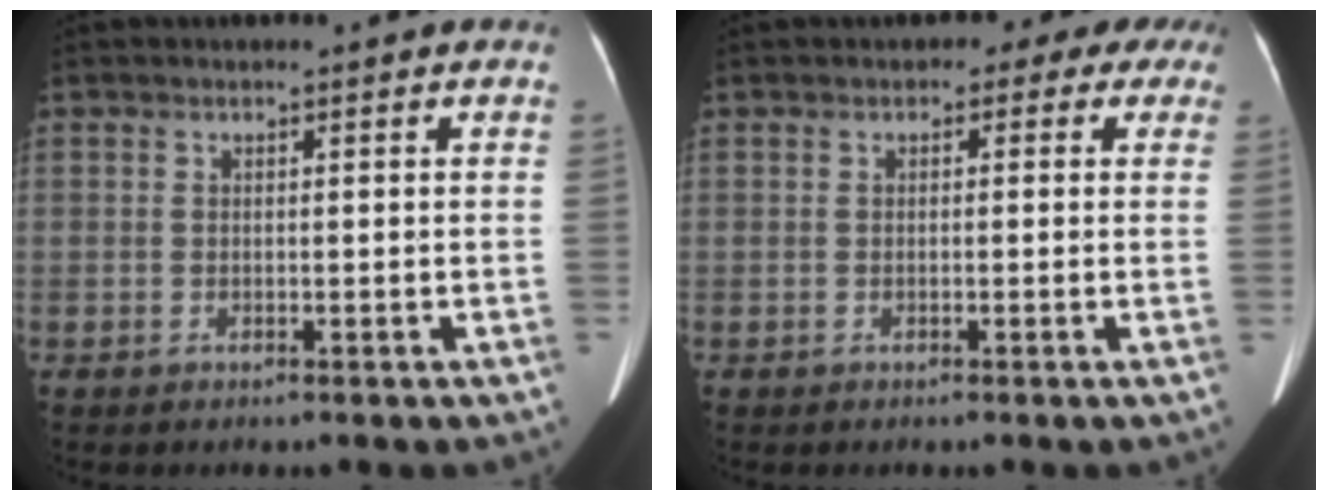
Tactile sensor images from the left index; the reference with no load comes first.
{"total": 4.2, "force": [2.6, 2.8, 1.6], "torque": [-0.005, 0.020, 0.015]}